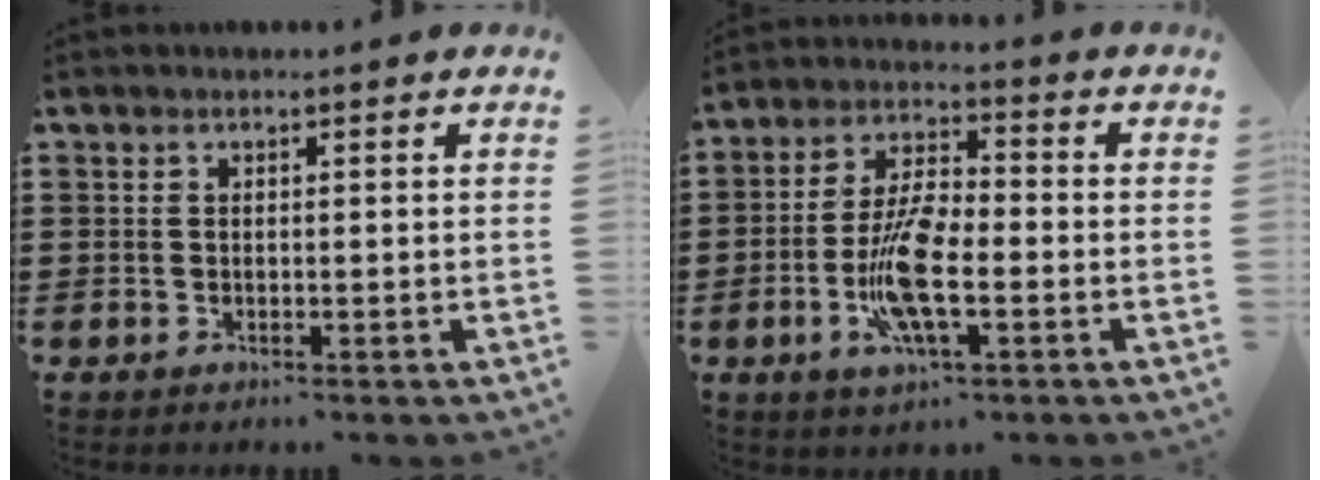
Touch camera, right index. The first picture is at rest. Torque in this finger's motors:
{"motor_torque": [2.14, 0.00, 0.58, 0.21]}